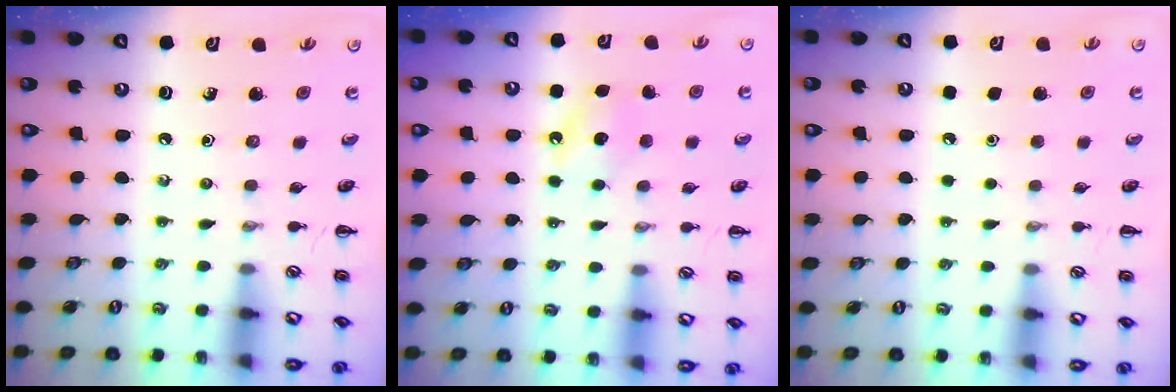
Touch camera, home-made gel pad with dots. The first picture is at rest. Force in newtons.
{"total": 7.2, "press": 7.0, "slide": 1.9}
{"total": 1.7, "press": 1.7, "slide": 0.1}